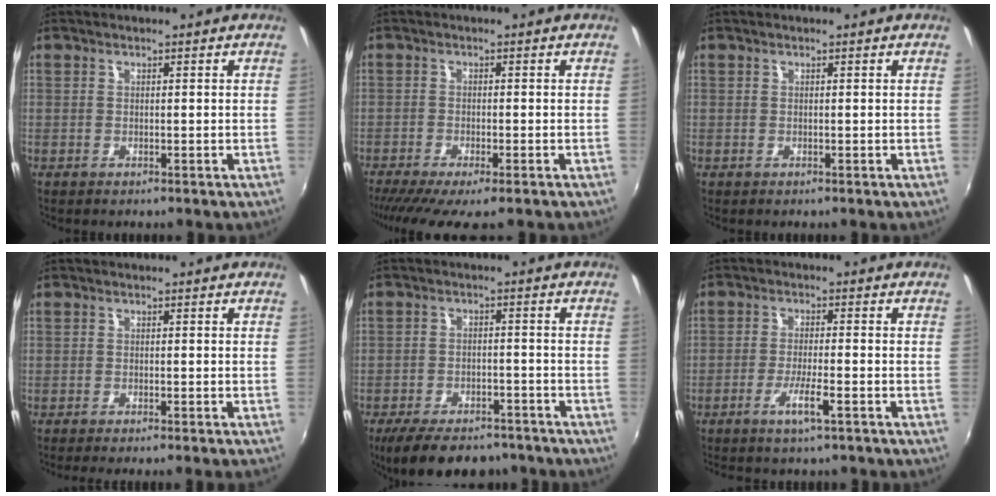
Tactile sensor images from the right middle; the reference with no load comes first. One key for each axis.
{"total": 8.6, "fx": -6.6, "fy": 1.1, "fz": 5.4, "tx": -0.117, "ty": -0.038, "tz": -0.107}
{"total": 0.0}
{"total": 2.7, "fx": -2.3, "fy": -0.4, "fz": 1.3, "tx": -0.030, "ty": -0.010, "tz": -0.033}
{"total": 13.9, "fx": -10.8, "fy": 5.8, "fz": 6.5, "tx": -0.142, "ty": -0.011, "tz": -0.157}
{"total": 4.4, "fx": -2.9, "fy": 0.2, "fz": 3.3, "tx": -0.072, "ty": -0.007, "tz": -0.053}